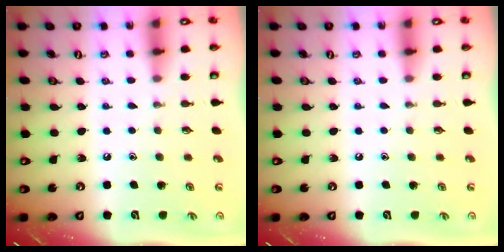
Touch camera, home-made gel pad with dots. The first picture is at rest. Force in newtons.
{"total": 0.0}